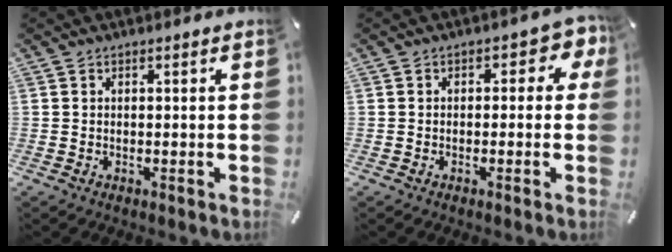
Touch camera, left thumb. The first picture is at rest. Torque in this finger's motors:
{"motor_torque": [0.11, -0.12, 0.20, 0.17, -0.04]}